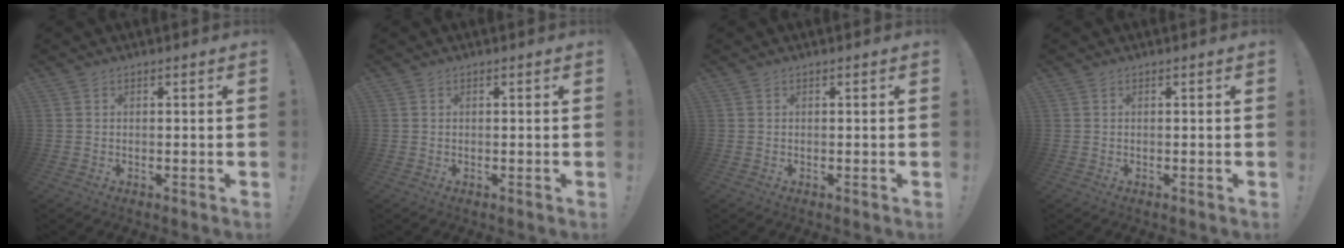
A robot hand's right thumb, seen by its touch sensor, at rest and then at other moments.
{"total": 0.0}
{"total": 0.0}
{"total": 0.0}